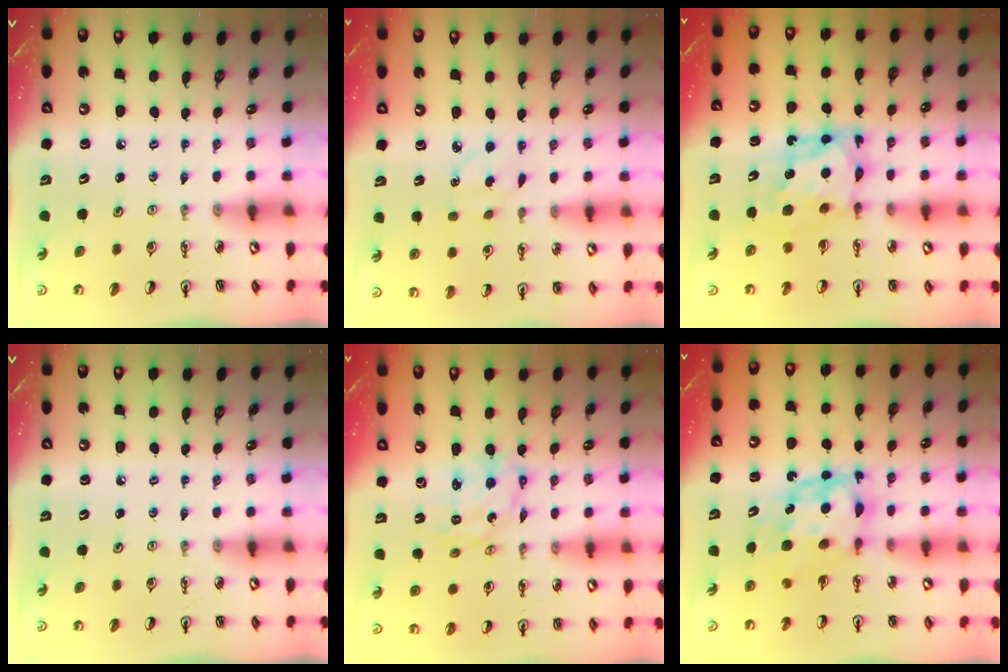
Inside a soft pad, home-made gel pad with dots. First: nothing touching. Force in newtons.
{"total": 3.3, "press": 3.3, "slide": 0.4}
{"total": 7.3, "press": 7.3, "slide": 0.6}
{"total": 0.0}
{"total": 6.4, "press": 6.4, "slide": 0.5}
{"total": 7.3, "press": 7.3, "slide": 0.5}